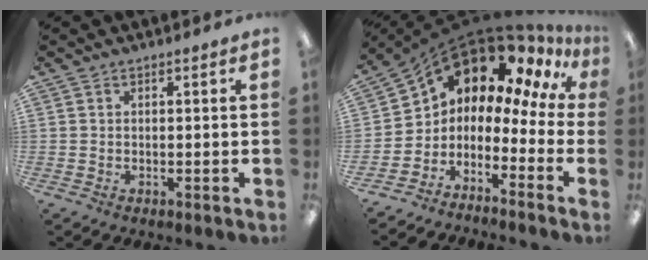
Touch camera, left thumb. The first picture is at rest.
{"total": 9.9, "force": [8.1, 4.5, 3.5], "torque": [-0.065, -0.084, 0.131]}